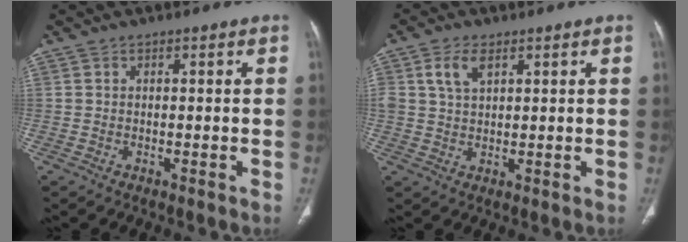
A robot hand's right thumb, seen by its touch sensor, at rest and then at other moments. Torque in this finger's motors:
{"motor_torque": [0.35, 0.33, 1.01, 0.77, 0.36]}